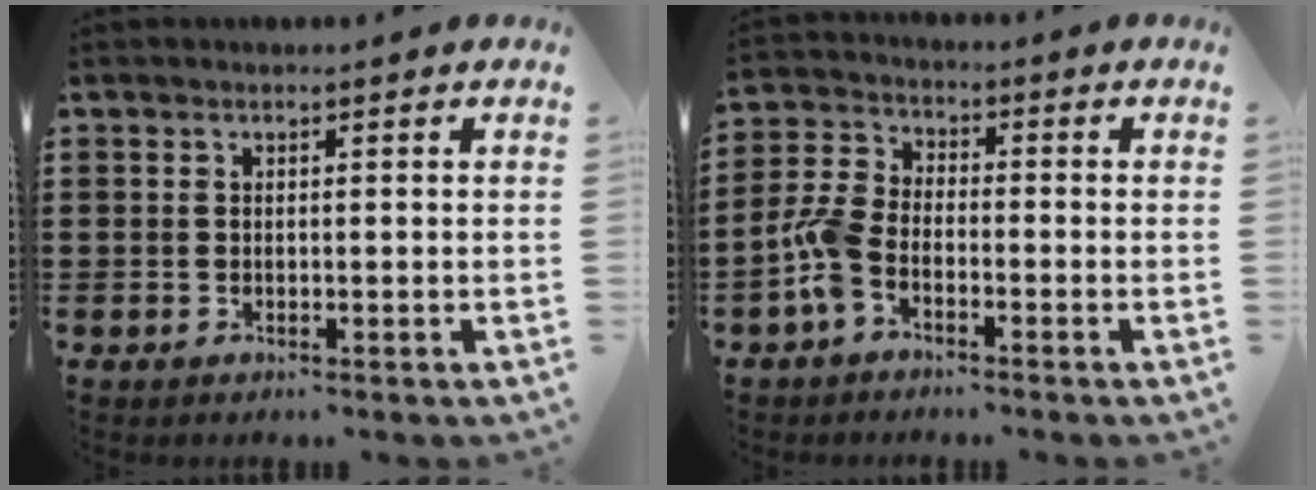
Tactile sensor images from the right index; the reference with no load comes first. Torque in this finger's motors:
{"motor_torque": [1.24, -0.90, 0.26, 0.18]}